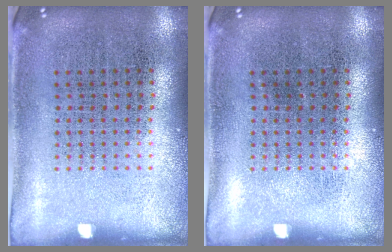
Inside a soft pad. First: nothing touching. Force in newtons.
{"total": 0.0}